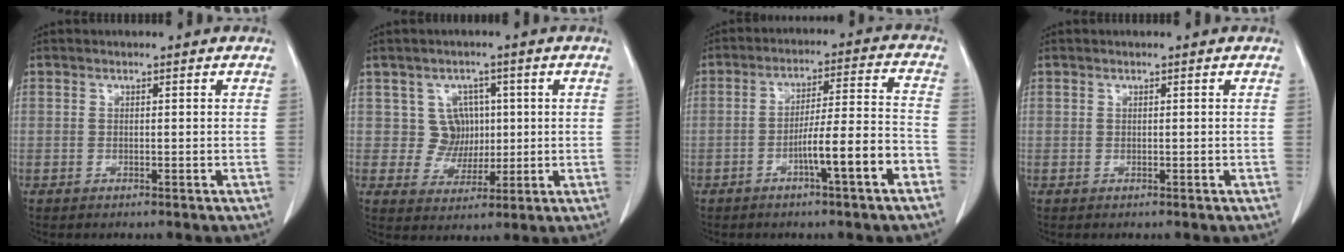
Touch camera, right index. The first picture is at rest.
{"total": 5.0, "force": [1.1, 4.8, 0.7], "torque": [-0.002, 0.011, 0.024]}
{"total": 9.7, "force": [-4.6, -0.1, 8.6], "torque": [-0.136, 0.015, -0.070]}
{"total": 0.0}